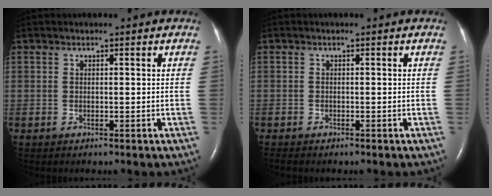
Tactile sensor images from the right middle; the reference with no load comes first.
{"total": 1.5, "force": [-1.3, 0.4, 0.7], "torque": [-0.011, -0.003, -0.015]}